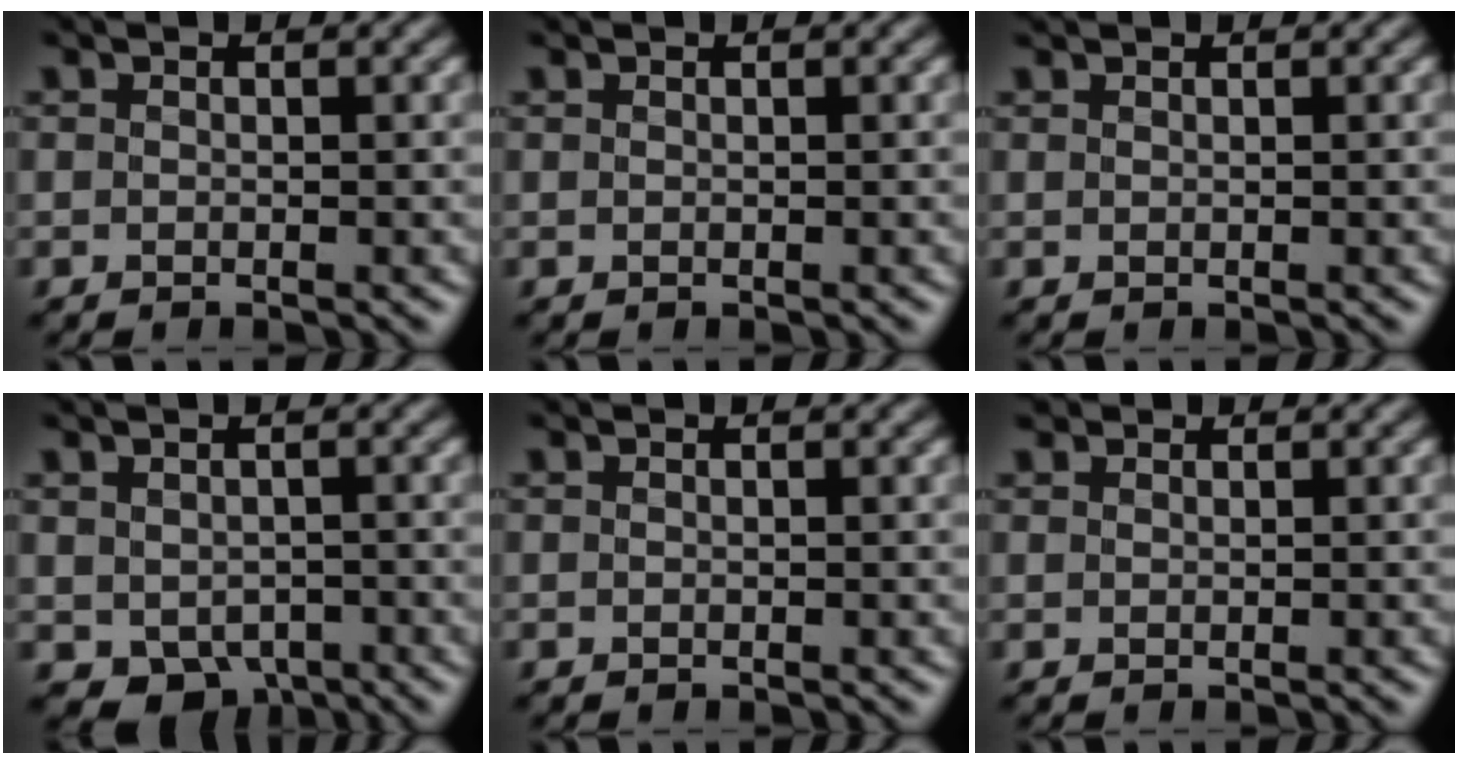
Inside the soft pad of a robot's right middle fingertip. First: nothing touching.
{"total": 0.0}
{"total": 1.0, "force": [1.0, 0.2, 0.2], "torque": [-0.007, -0.002, 0.007]}
{"total": 3.3, "force": [-1.4, 2.5, 1.7], "torque": [-0.022, -0.016, -0.011]}
{"total": 0.0}
{"total": 1.1, "force": [1.1, 0.2, -0.2], "torque": [-0.005, -0.003, 0.010]}